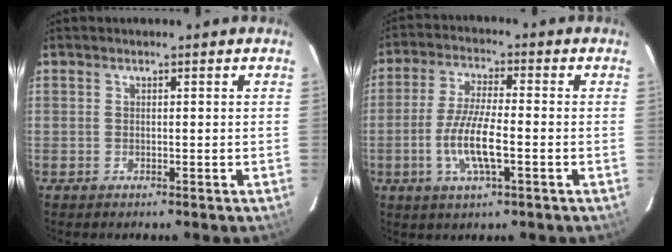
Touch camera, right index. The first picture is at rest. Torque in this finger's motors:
{"motor_torque": [1.33, -0.52, 0.77, 0.19]}